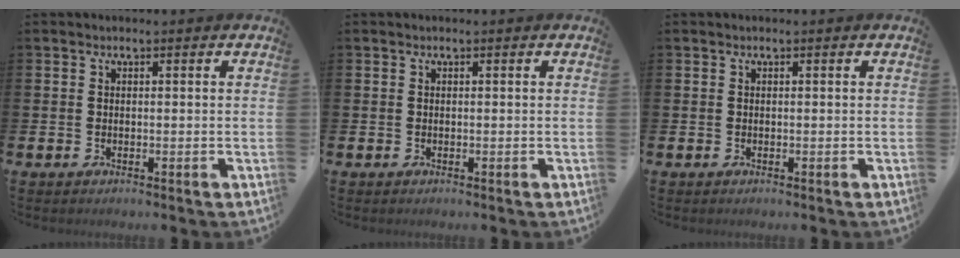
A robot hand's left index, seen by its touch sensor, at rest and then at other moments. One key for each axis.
{"total": 0.0}
{"total": 0.0}